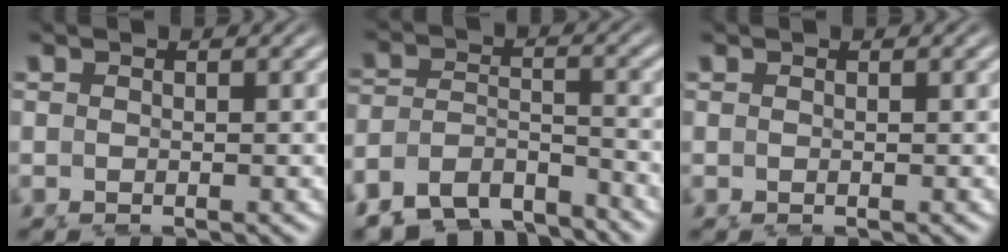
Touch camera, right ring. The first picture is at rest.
{"total": 11.5, "force": [-7.1, 8.7, 2.6], "torque": [-0.081, -0.056, -0.114]}
{"total": 0.0}